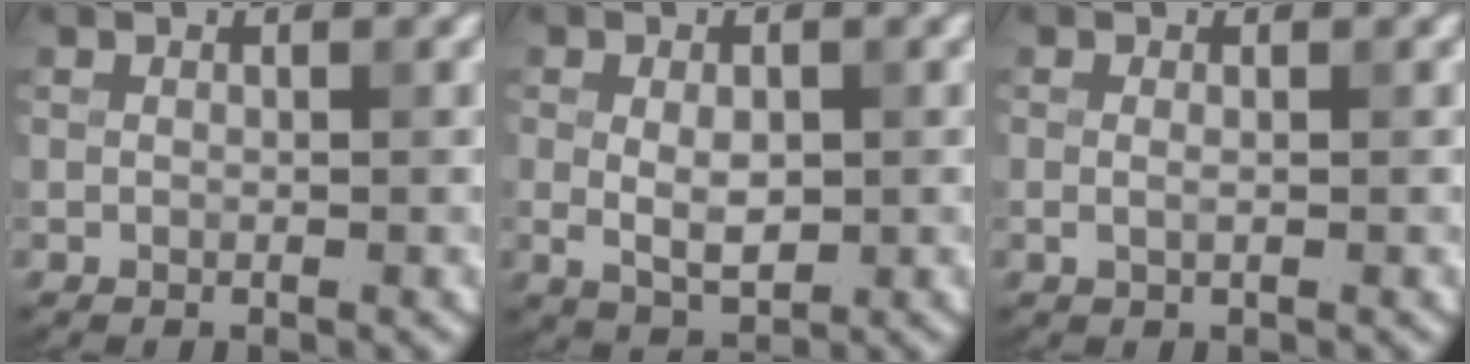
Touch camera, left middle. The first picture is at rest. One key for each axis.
{"total": 3.1, "fx": 0.0, "fy": 1.8, "fz": 2.5, "tx": -0.045, "ty": -0.003, "tz": 0.002}
{"total": 0.7, "fx": 0.0, "fy": 0.2, "fz": 0.7, "tx": -0.014, "ty": -0.002, "tz": 0.000}